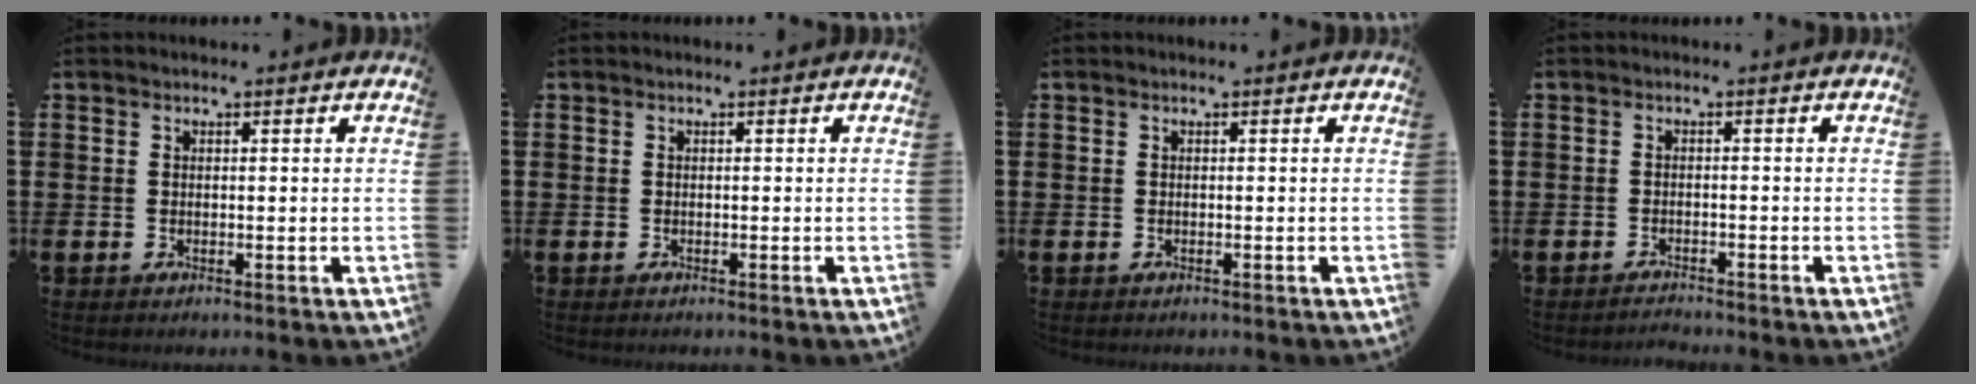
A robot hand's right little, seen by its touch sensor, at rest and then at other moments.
{"total": 0.0}
{"total": 0.0}
{"total": 1.2, "force": [-1.2, -0.1, -0.1], "torque": [-0.001, 0.003, -0.025]}